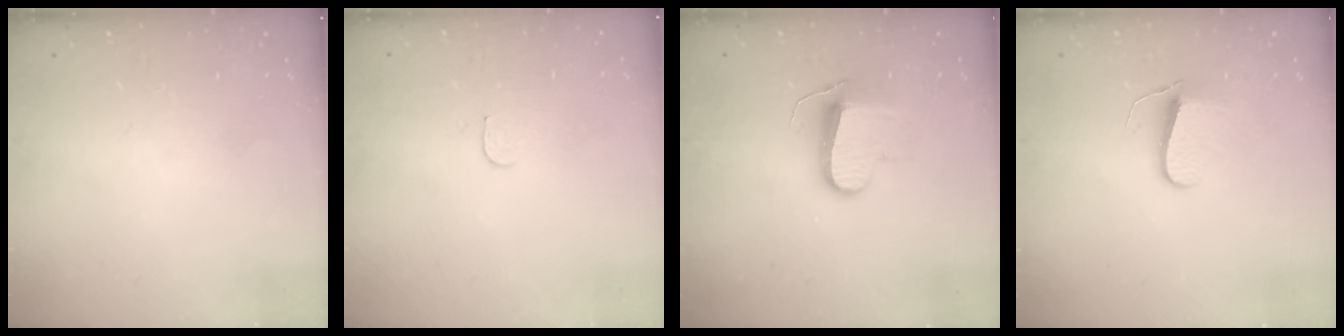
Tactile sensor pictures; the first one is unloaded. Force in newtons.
{"total": 3.4, "press": 3.4, "slide": 0.3}
{"total": 9.7, "press": 9.7, "slide": 0.3}
{"total": 7.3, "press": 7.2, "slide": 0.6}